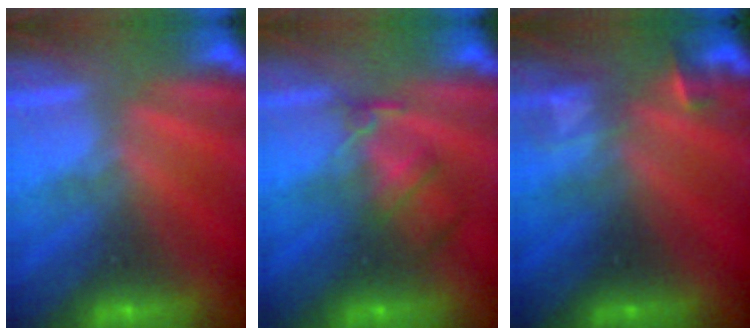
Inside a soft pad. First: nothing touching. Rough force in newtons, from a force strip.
{"total": 2.4}
{"total": 3.1}